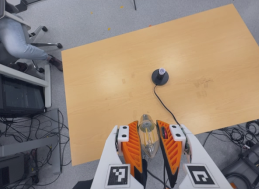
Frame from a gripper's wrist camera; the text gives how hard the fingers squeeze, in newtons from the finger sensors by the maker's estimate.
{"total": 18.6, "left": 19.5, "right": 17.6}